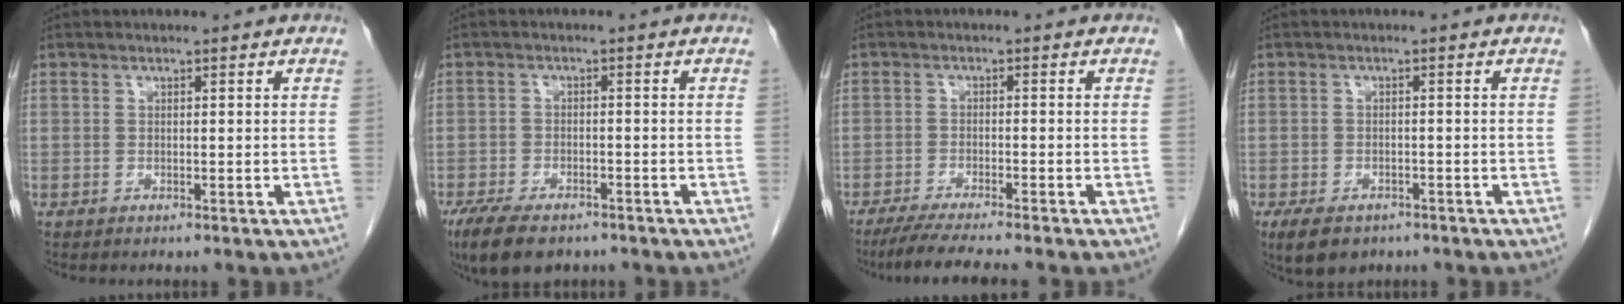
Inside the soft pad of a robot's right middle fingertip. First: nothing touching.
{"total": 8.9, "force": [-6.5, 3.5, 4.9], "torque": [-0.085, -0.010, -0.100]}
{"total": 7.0, "force": [-5.9, -0.5, 3.7], "torque": [-0.053, -0.021, -0.097]}
{"total": 6.1, "force": [-4.2, 3.3, 2.9], "torque": [-0.051, -0.006, -0.059]}